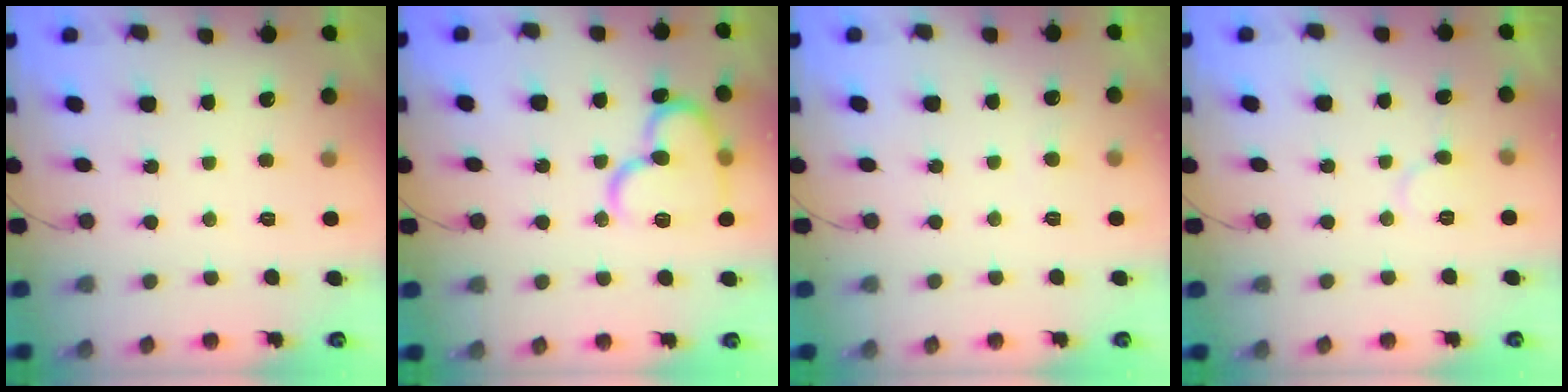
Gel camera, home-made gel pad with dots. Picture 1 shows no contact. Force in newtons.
{"total": 16.0, "press": 15.9, "slide": 2.2}
{"total": 3.6, "press": 3.6, "slide": 0.4}
{"total": 5.9, "press": 5.8, "slide": 0.4}